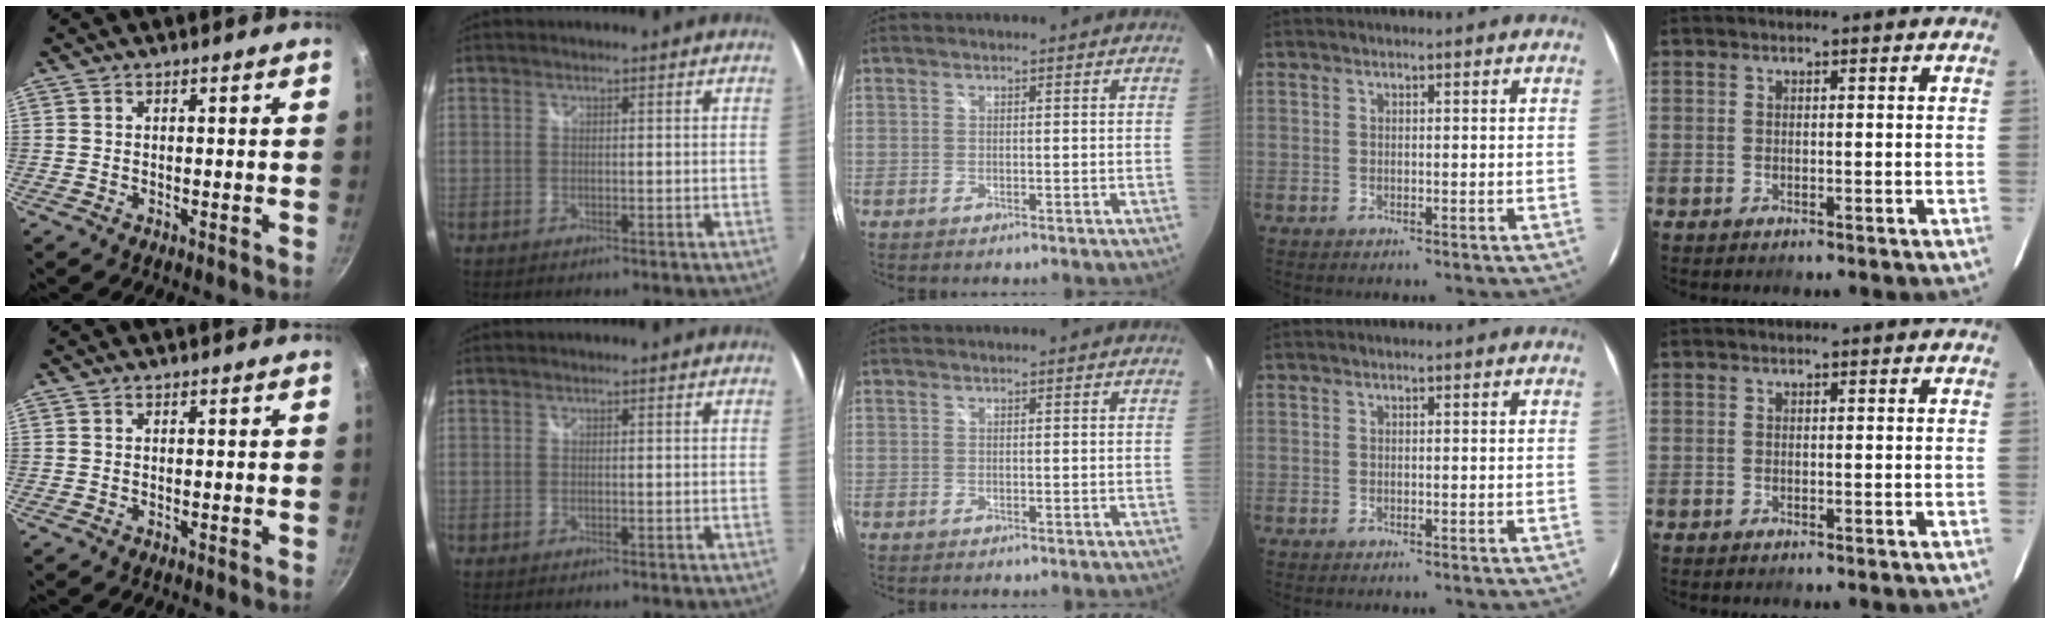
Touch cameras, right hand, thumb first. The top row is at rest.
{}